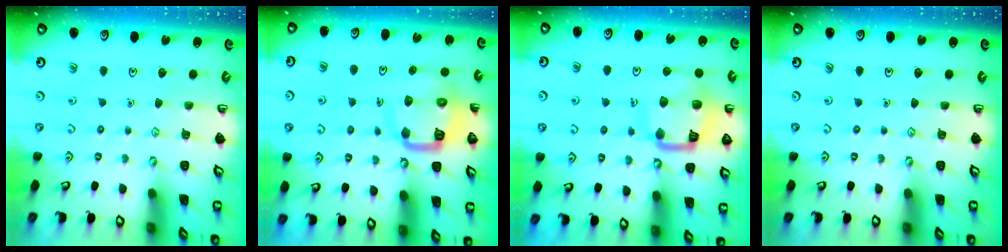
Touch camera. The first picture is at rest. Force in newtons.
{"total": 11.3, "press": 11.2, "slide": 1.4}
{"total": 14.3, "press": 14.3, "slide": 1.5}
{"total": 0.0}